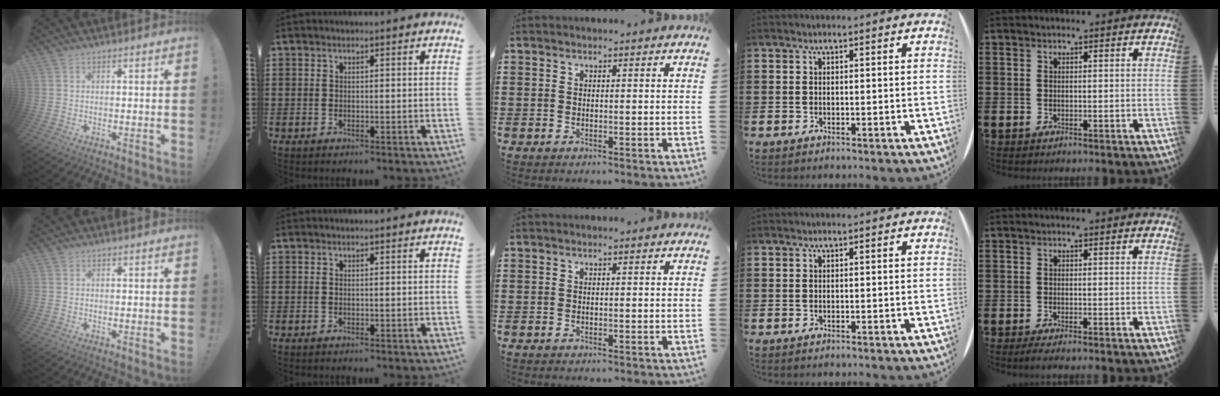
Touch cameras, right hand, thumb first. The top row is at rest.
{"little": {"total": 0.9, "force": [-0.5, 0.1, 0.8], "torque": [-0.013, -0.002, -0.010]}}